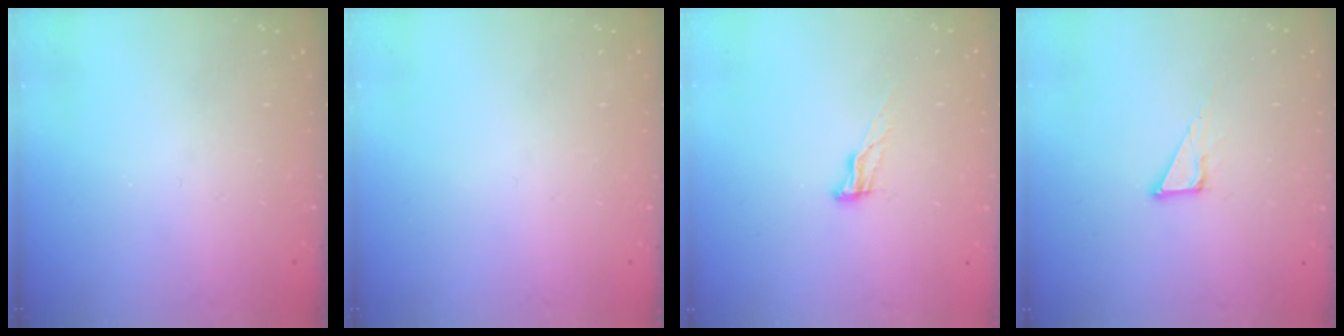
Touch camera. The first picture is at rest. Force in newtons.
{"total": 0.0}
{"total": 6.2, "press": 6.1, "slide": 0.7}
{"total": 3.3, "press": 3.3, "slide": 0.2}